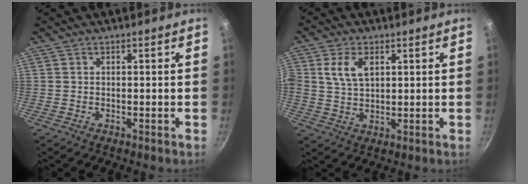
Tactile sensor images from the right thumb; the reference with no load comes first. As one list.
[{"total": 6.5, "force": [2.2, 3.9, 4.7], "torque": [-0.086, -0.005, 0.041]}]